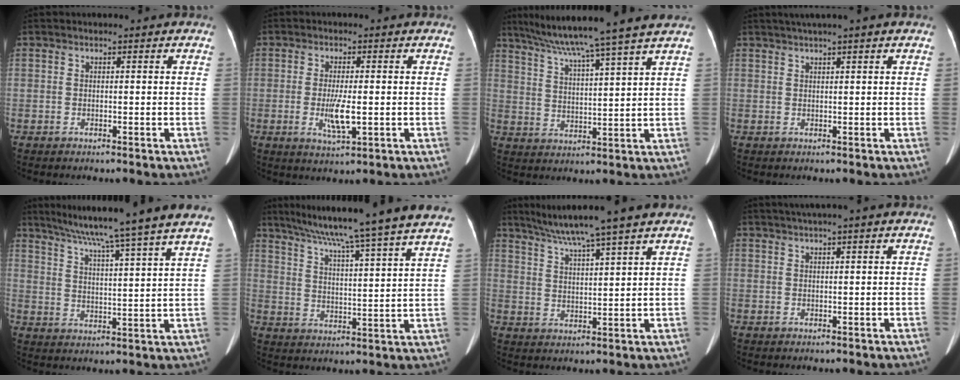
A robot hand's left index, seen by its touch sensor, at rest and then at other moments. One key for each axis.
{"total": 4.8, "fx": -0.8, "fy": 1.0, "fz": 4.7, "tx": -0.094, "ty": -0.010, "tz": -0.011}
{"total": 14.9, "fx": 12.5, "fy": -2.4, "fz": 7.9, "tx": -0.132, "ty": -0.002, "tz": 0.185}
{"total": 4.4, "fx": 3.3, "fy": -0.5, "fz": 2.9, "tx": -0.044, "ty": 0.031, "tz": 0.057}
{"total": 19.0, "fx": 16.1, "fy": -2.7, "fz": 9.8, "tx": -0.160, "ty": -0.023, "tz": 0.215}
{"total": 24.8, "fx": 21.5, "fy": -2.0, "fz": 12.2, "tx": -0.204, "ty": -0.031, "tz": 0.288}
{"total": 10.3, "fx": 8.6, "fy": -1.6, "fz": 5.4, "tx": -0.097, "ty": 0.014, "tz": 0.139}
{"total": 4.6, "fx": 3.5, "fy": -0.4, "fz": 3.0, "tx": -0.046, "ty": 0.033, "tz": 0.059}